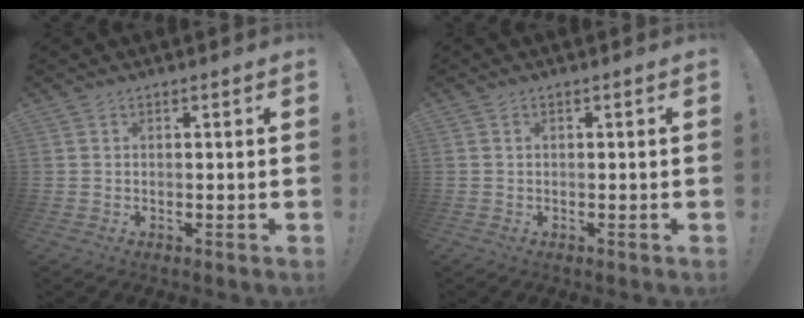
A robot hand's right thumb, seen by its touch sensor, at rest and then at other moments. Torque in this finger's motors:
{"motor_torque": [0.70, -1.86, -0.30, -0.35, -0.01]}